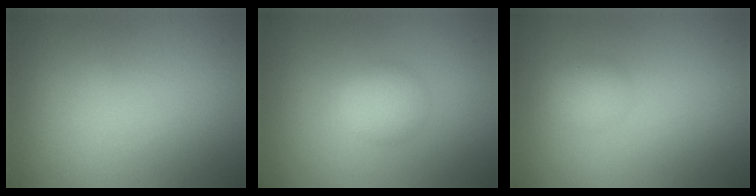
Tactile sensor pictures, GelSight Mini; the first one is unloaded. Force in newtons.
{"total": 2.4, "press": 2.4, "slide": 0.1}
{"total": 1.7, "press": 1.7, "slide": 0.1}